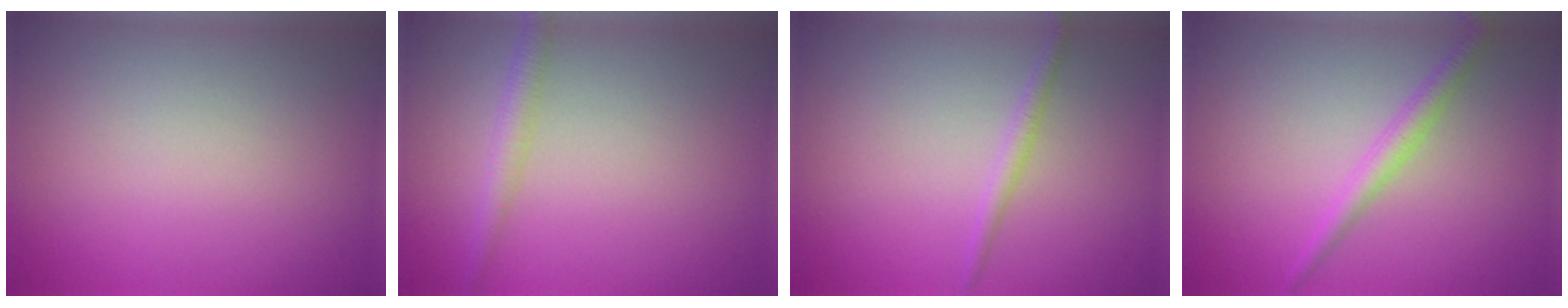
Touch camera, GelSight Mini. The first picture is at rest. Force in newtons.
{"total": 2.0, "press": 2.0, "slide": 0.1}
{"total": 1.3, "press": 1.3, "slide": 0.1}
{"total": 2.1, "press": 2.1, "slide": 0.1}